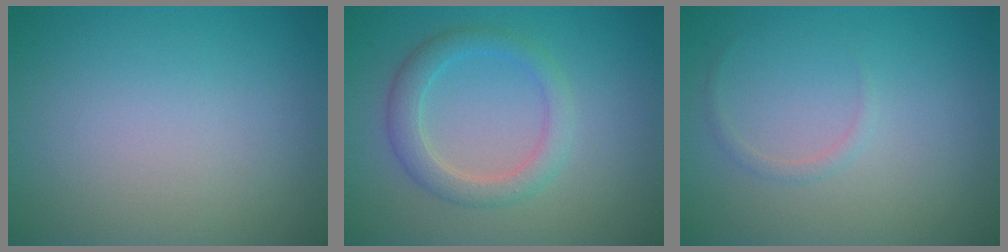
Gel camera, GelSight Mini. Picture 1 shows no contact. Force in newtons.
{"total": 2.9, "press": 2.9, "slide": 0.2}
{"total": 0.7, "press": 0.7, "slide": 0.1}